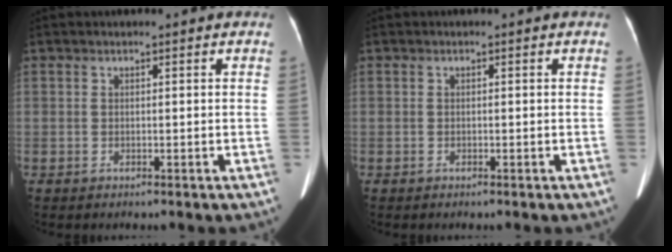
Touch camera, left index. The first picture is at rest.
{"total": 0.0}